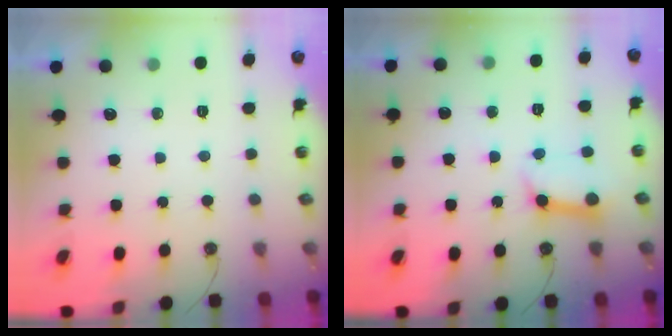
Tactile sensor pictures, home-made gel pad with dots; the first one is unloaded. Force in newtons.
{"total": 10.5, "press": 10.4, "slide": 1.2}